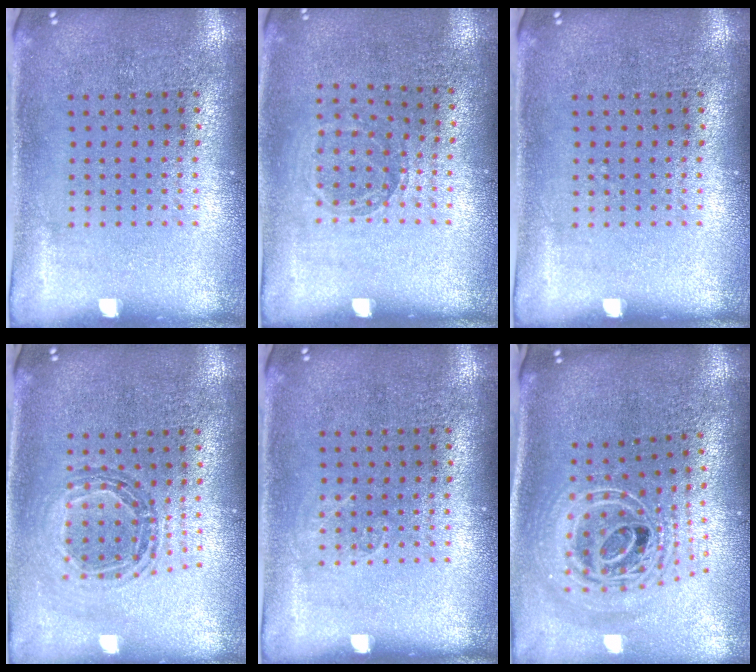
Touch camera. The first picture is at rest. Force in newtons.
{"total": 0.9, "press": 0.8, "slide": 0.2}
{"total": 0.0}
{"total": 0.8, "press": 0.8, "slide": 0.1}
{"total": 0.7, "press": 0.7, "slide": 0.1}
{"total": 2.7, "press": 1.9, "slide": 1.8}